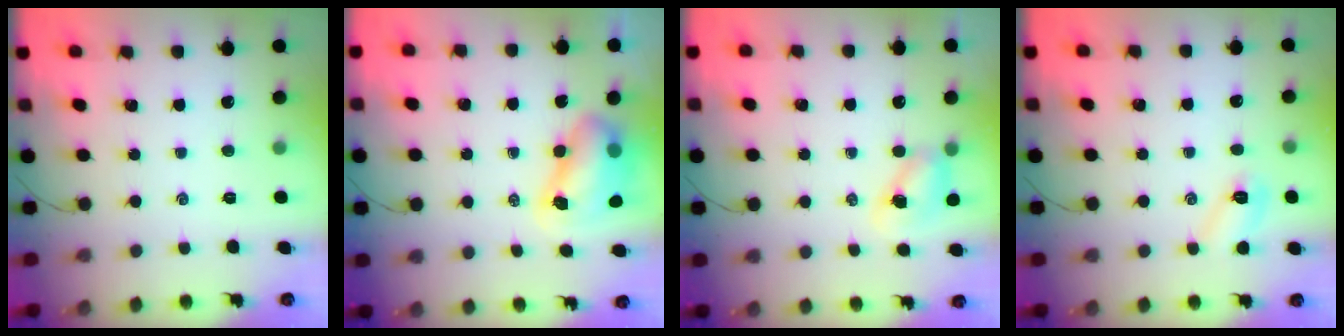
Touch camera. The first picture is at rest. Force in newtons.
{"total": 8.5, "press": 8.2, "slide": 2.1}
{"total": 5.8, "press": 5.8, "slide": 0.4}
{"total": 4.8, "press": 4.7, "slide": 1.2}